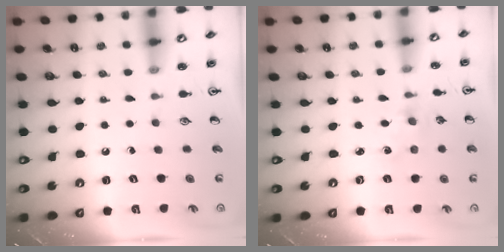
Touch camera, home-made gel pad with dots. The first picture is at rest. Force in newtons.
{"total": 1.6, "press": 1.6, "slide": 0.4}